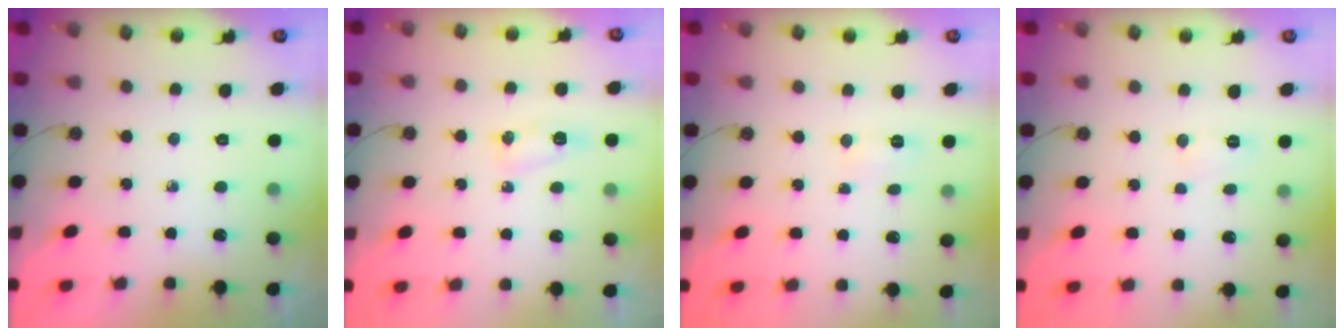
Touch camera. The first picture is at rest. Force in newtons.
{"total": 6.4, "press": 5.1, "slide": 3.9}
{"total": 4.3, "press": 4.3, "slide": 0.6}
{"total": 4.1, "press": 4.0, "slide": 1.0}